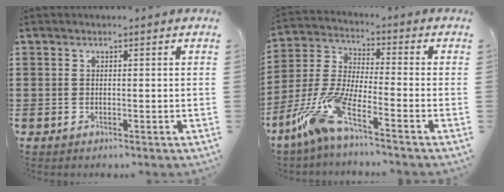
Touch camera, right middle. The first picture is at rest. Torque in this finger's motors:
{"motor_torque": [2.14, 0.00, 0.66, 0.21]}